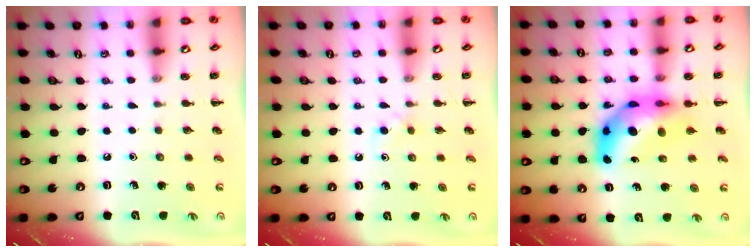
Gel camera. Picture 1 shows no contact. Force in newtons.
{"total": 3.9, "press": 3.6, "slide": 1.4}
{"total": 11.6, "press": 11.1, "slide": 3.3}